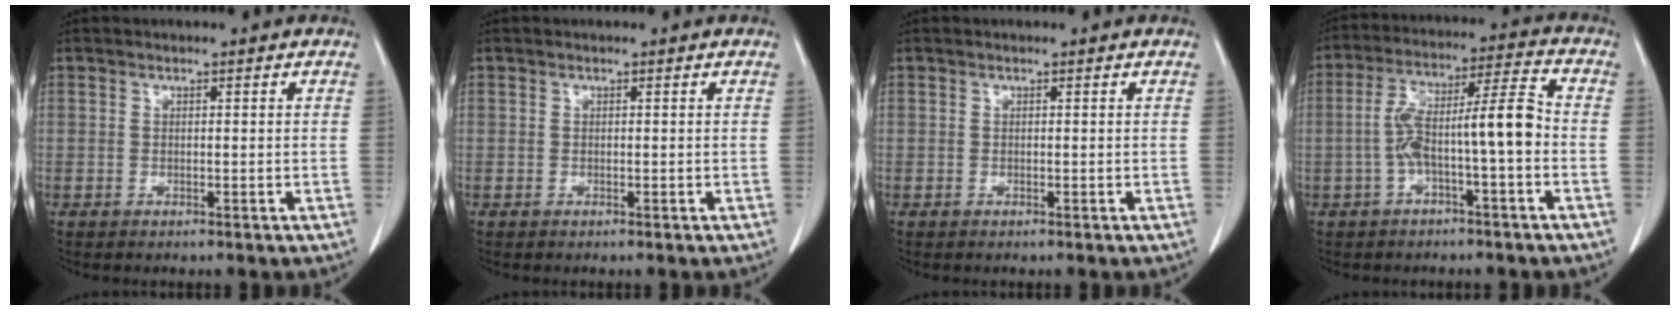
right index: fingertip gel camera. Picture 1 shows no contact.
{"total": 0.0}
{"total": 0.0}
{"total": 9.9, "force": [-2.0, 0.9, 9.7], "torque": [-0.172, 0.040, -0.034]}